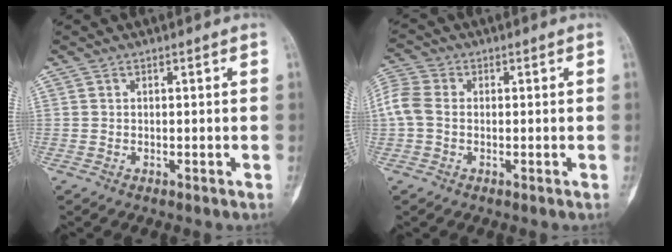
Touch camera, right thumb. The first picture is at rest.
{"total": 6.3, "force": [-0.2, 4.6, 4.2], "torque": [-0.109, 0.017, -0.011]}